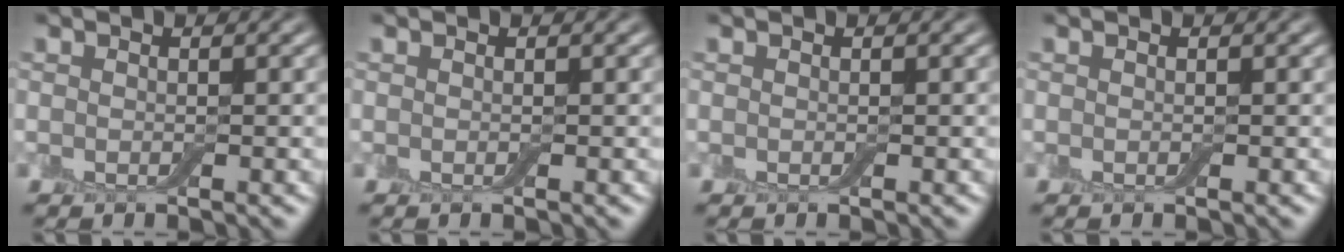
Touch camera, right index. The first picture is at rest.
{"total": 0.0}
{"total": 0.0}
{"total": 0.0}